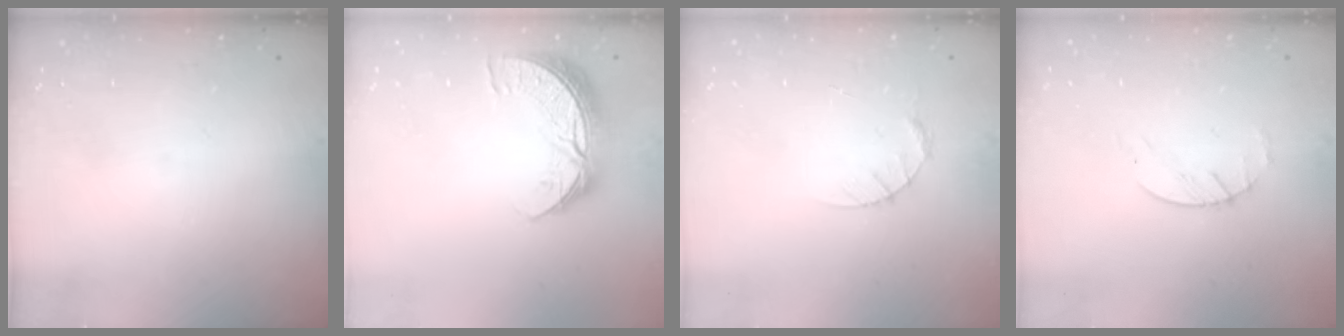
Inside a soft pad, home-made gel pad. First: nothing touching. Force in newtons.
{"total": 10.3, "press": 10.2, "slide": 0.7}
{"total": 3.4, "press": 3.4, "slide": 0.4}
{"total": 2.2, "press": 2.2, "slide": 0.3}